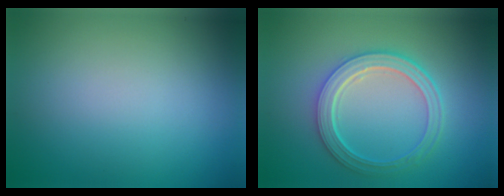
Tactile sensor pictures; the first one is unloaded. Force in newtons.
{"total": 5.0, "press": 3.9, "slide": 3.1}